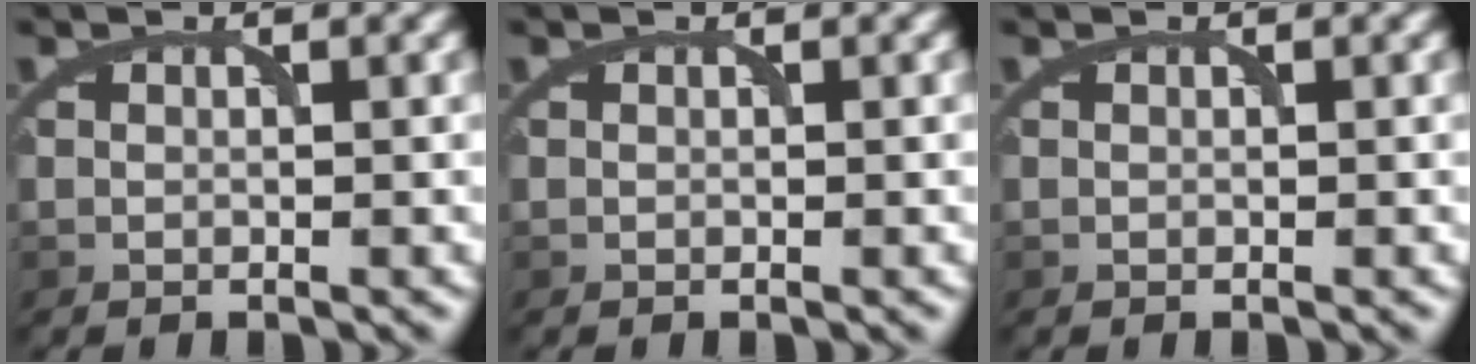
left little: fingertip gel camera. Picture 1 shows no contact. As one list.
[{"total": 0.0}, {"total": 0.0}]